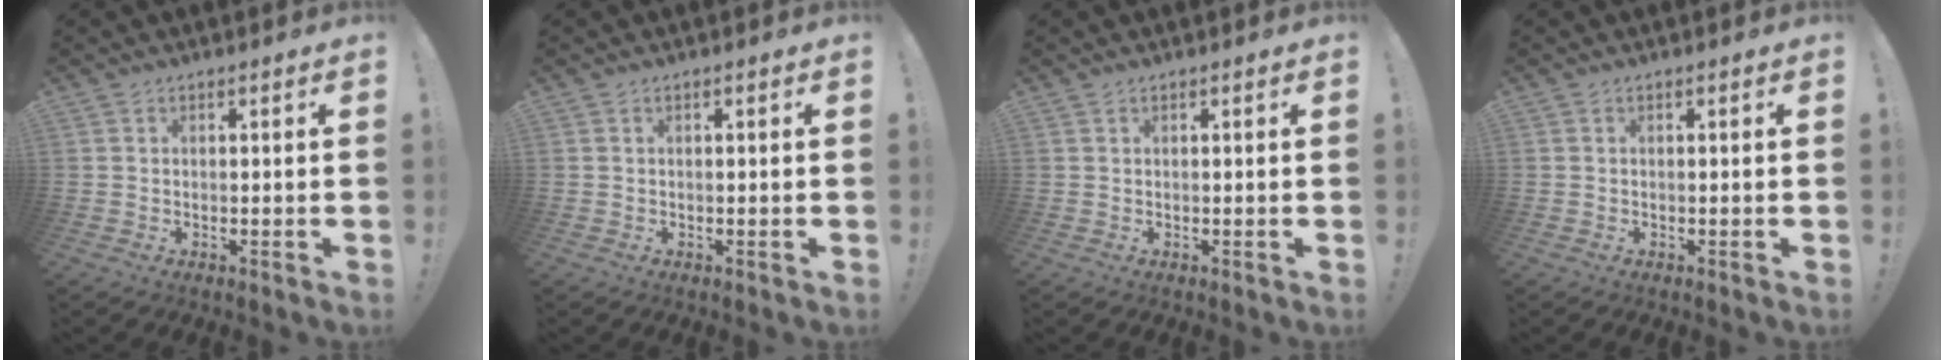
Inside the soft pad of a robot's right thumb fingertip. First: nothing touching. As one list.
[{"total": 0.0}, {"total": 0.0}, {"total": 0.0}]